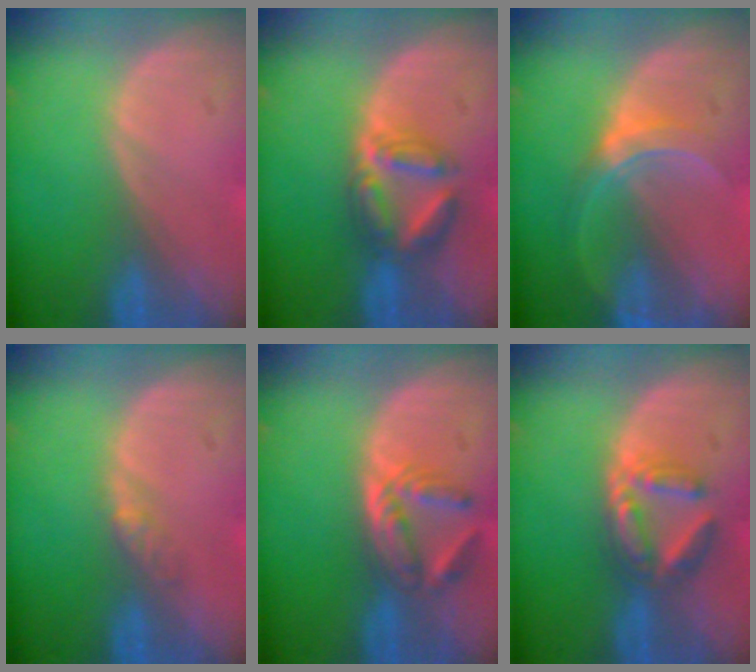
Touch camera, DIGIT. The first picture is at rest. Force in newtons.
{"total": 5.8, "press": 5.7, "slide": 0.5}
{"total": 6.2, "press": 5.7, "slide": 2.4}
{"total": 2.2, "press": 1.7, "slide": 1.3}
{"total": 5.8, "press": 5.0, "slide": 2.9}
{"total": 5.9, "press": 5.5, "slide": 1.9}